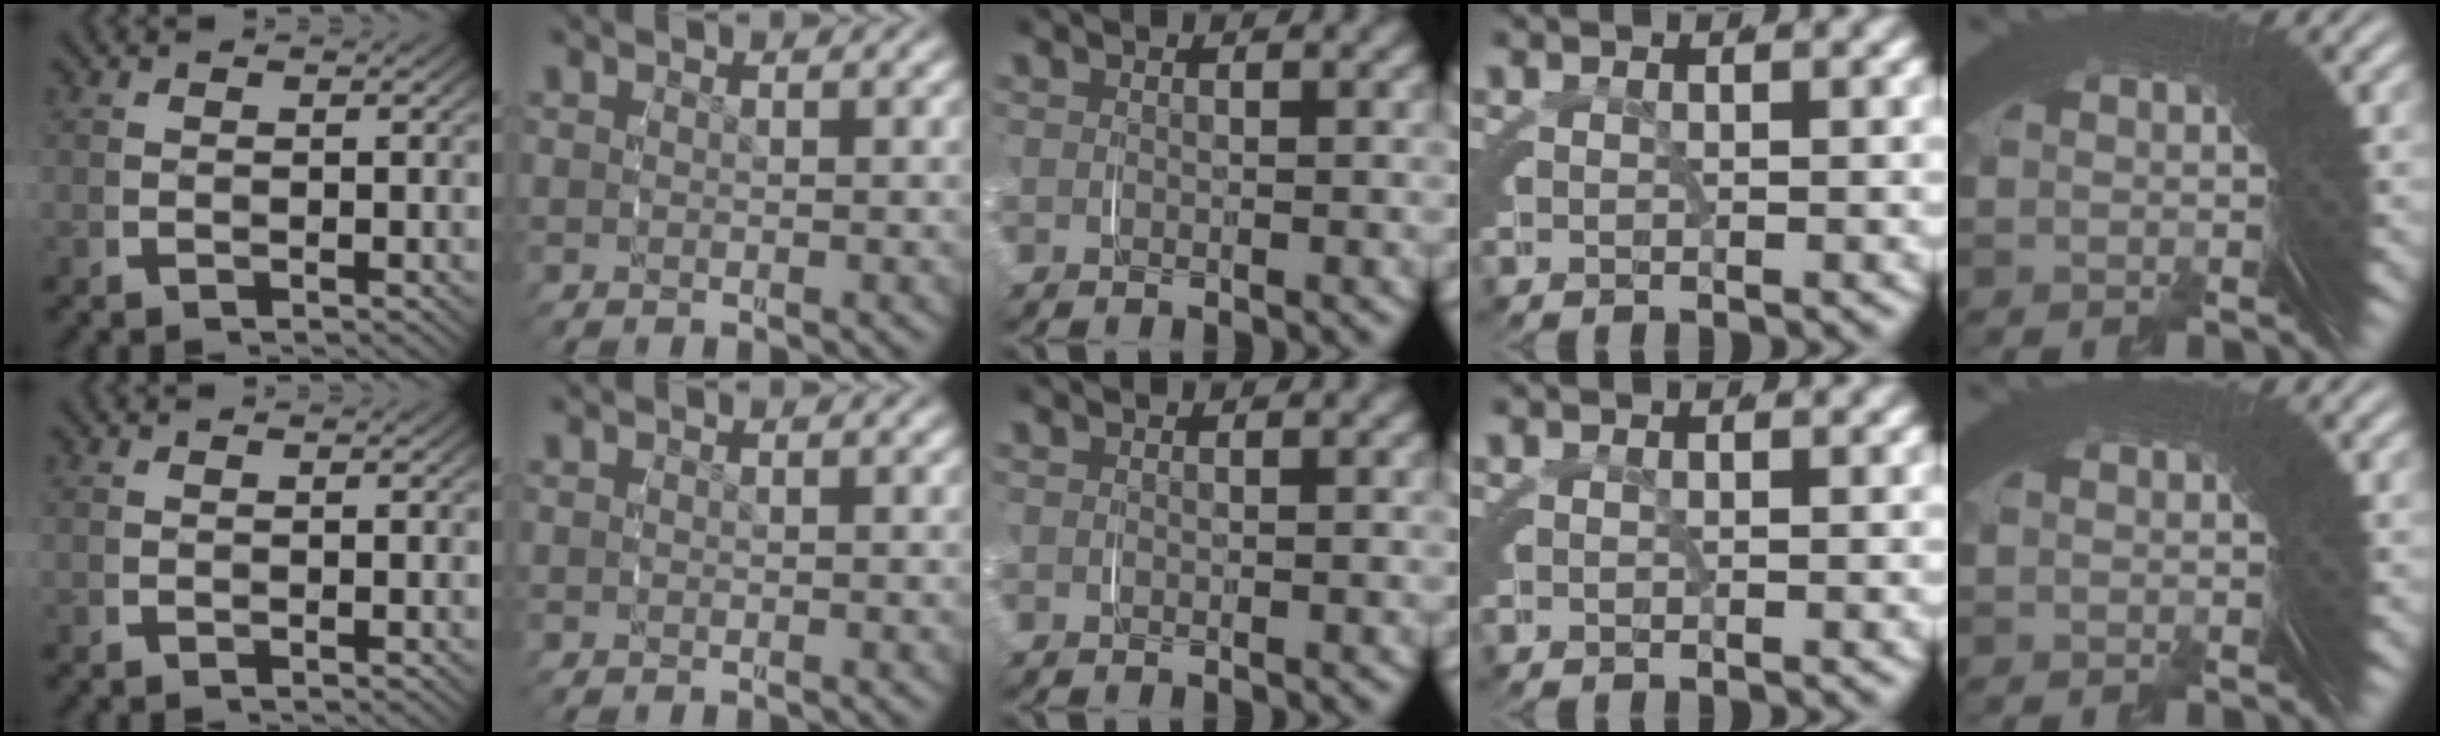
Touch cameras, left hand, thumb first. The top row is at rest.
{}